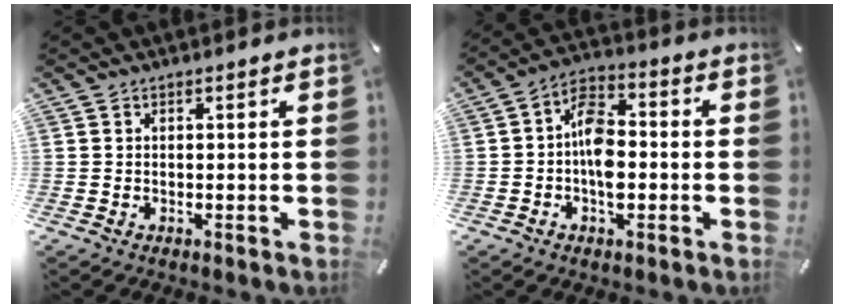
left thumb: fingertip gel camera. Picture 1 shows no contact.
{"total": 8.9, "force": [-1.8, 5.2, 6.9], "torque": [-0.133, 0.017, -0.030]}